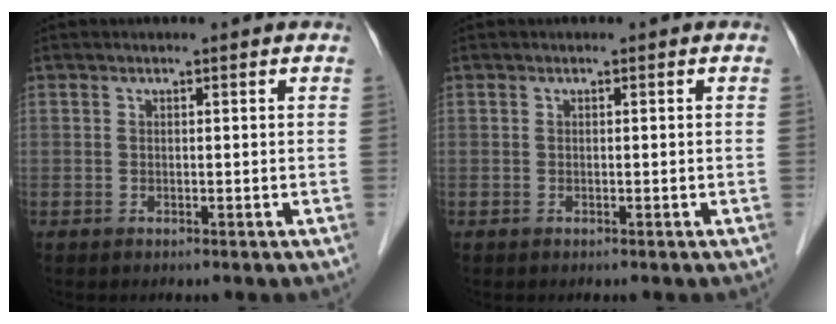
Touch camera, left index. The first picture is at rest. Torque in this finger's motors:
{"motor_torque": [0.00, 0.00, 0.00, 0.00]}